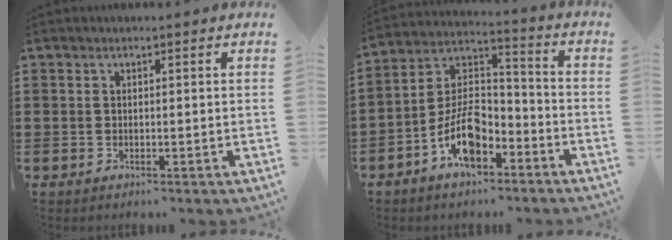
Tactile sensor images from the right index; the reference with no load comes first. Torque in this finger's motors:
{"motor_torque": [2.14, 0.00, 1.05, 0.21]}